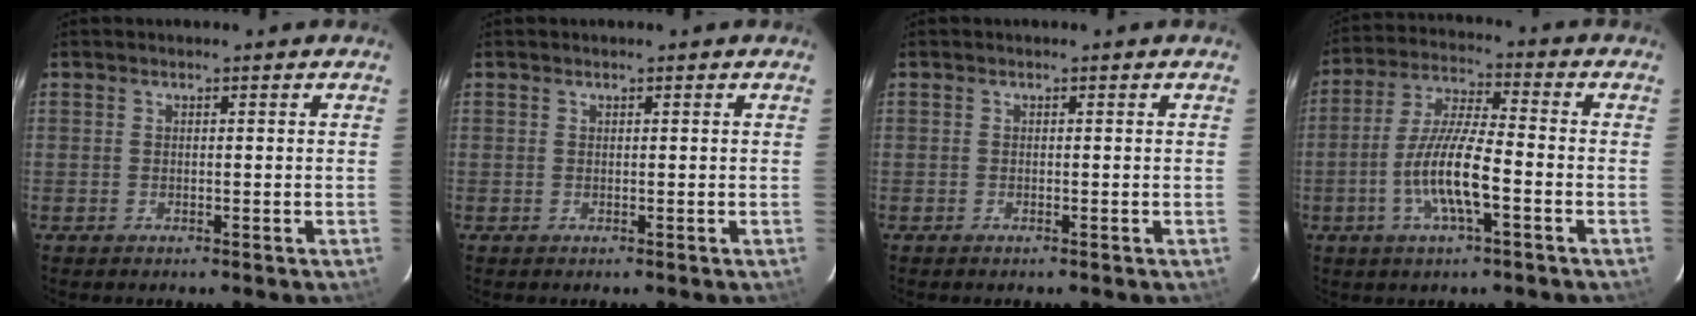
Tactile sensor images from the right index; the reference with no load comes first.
{"total": 0.0}
{"total": 0.0}
{"total": 11.1, "force": [-3.8, 1.9, 10.3], "torque": [-0.210, -0.002, -0.073]}